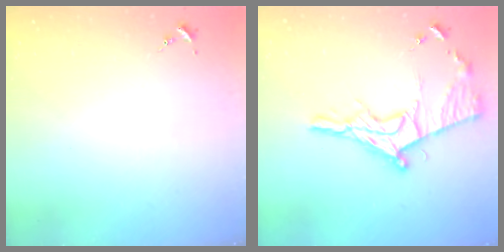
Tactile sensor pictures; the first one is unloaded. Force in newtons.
{"total": 16.9, "press": 16.8, "slide": 1.4}